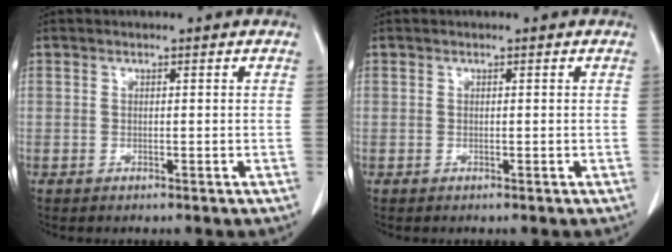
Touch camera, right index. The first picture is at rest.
{"total": 0.0}